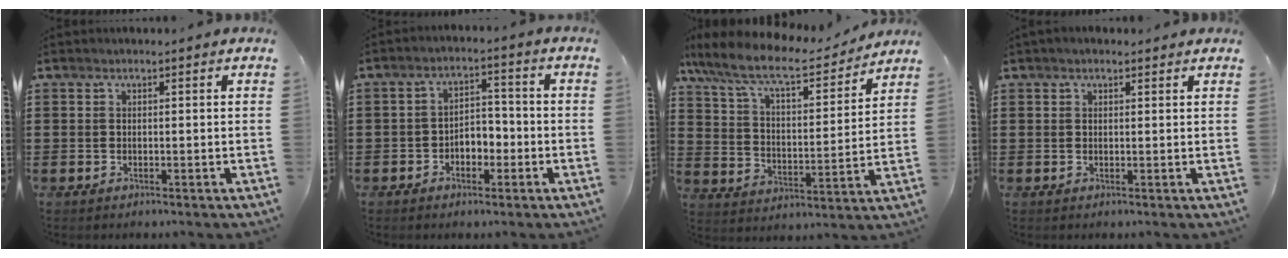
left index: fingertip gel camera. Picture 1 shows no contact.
{"total": 3.5, "force": [-2.0, 2.3, 1.8], "torque": [-0.038, 0.008, -0.042]}
{"total": 9.8, "force": [8.2, 1.7, 5.1], "torque": [-0.130, -0.043, 0.138]}
{"total": 1.0, "force": [0.8, 0.5, 0.5], "torque": [-0.010, 0.005, 0.014]}